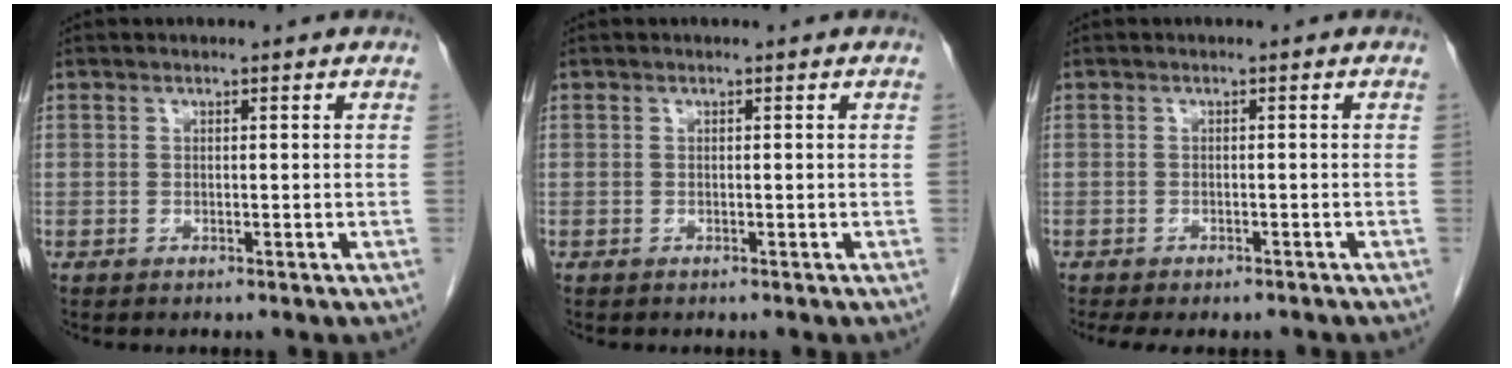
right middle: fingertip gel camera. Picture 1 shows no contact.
{"total": 0.0}
{"total": 6.4, "force": [-5.3, 2.3, 2.6], "torque": [-0.029, 0.001, -0.069]}